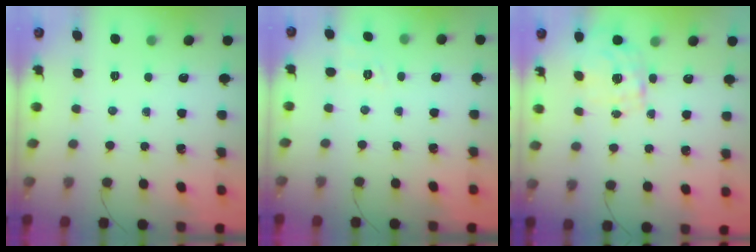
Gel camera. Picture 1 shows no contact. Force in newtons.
{"total": 3.2, "press": 2.6, "slide": 1.8}
{"total": 2.1, "press": 0.6, "slide": 2.0}